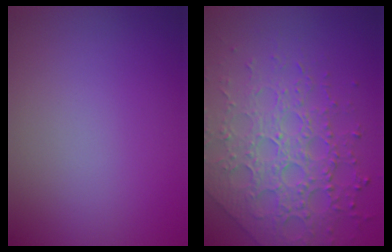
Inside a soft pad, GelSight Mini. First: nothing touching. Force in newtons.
{"total": 7.6, "press": 5.5, "slide": 5.2}